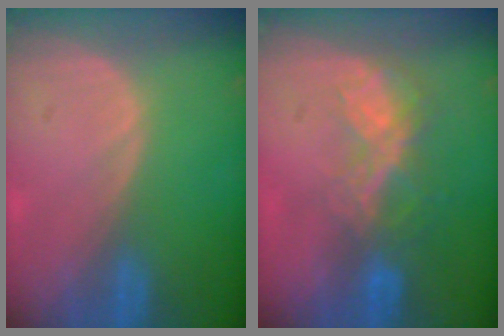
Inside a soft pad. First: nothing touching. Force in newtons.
{"total": 6.7, "press": 5.8, "slide": 3.3}